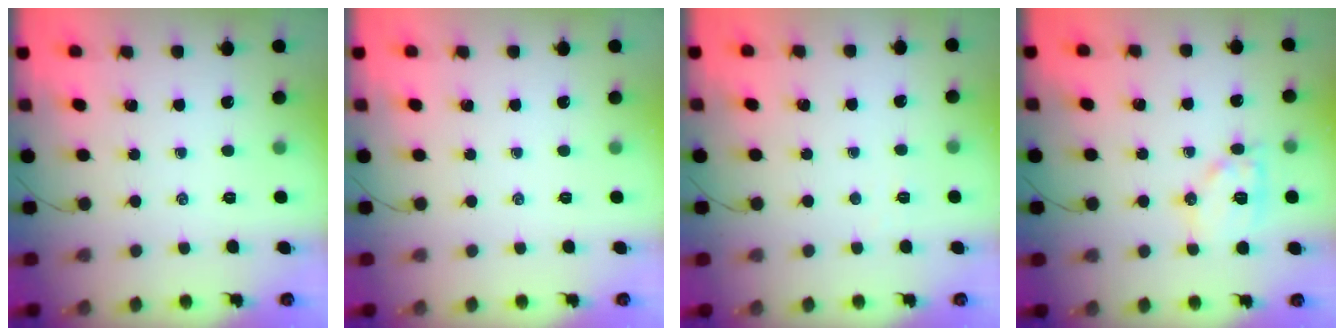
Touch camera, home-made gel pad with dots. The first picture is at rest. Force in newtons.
{"total": 0.0}
{"total": 1.9, "press": 1.8, "slide": 0.6}
{"total": 10.8, "press": 10.7, "slide": 0.9}